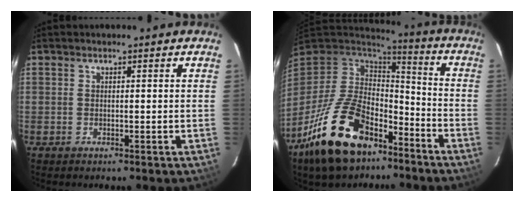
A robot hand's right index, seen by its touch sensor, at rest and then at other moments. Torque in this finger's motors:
{"motor_torque": [0.88, -0.75, 1.05, 0.21]}